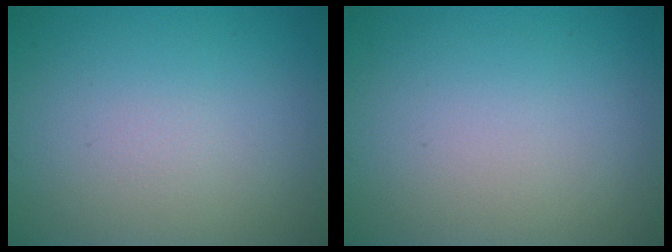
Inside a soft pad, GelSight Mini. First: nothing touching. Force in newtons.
{"total": 0.0}